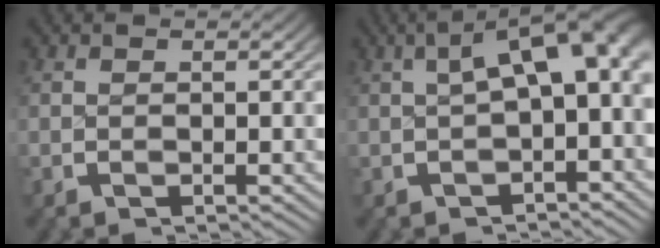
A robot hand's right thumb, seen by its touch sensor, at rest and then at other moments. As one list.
[{"total": 8.5, "force": [1.2, 4.3, 7.2], "torque": [-0.087, 0.021, 0.018]}]